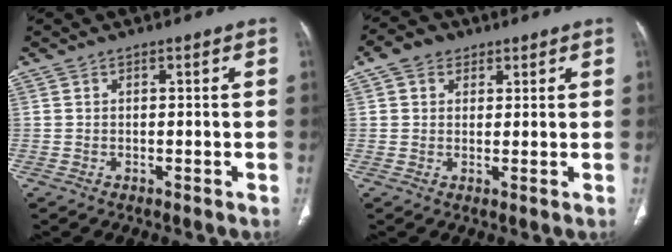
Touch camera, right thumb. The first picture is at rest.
{"total": 4.8, "force": [2.2, 3.8, 1.8], "torque": [-0.014, -0.004, 0.038]}